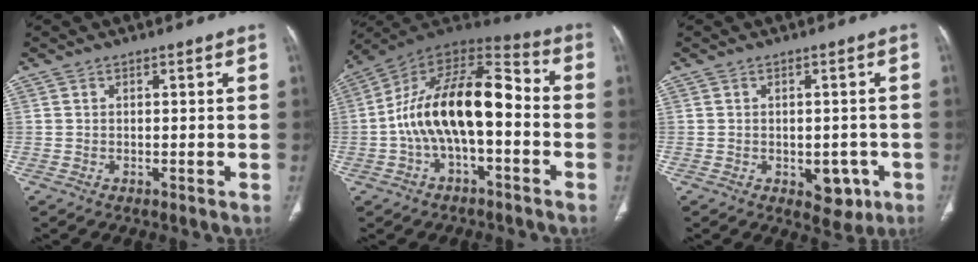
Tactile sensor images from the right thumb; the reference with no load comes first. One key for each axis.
{"total": 19.1, "fx": -2.5, "fy": 9.2, "fz": 16.6, "tx": -0.275, "ty": 0.058, "tz": -0.047}
{"total": 5.5, "fx": -1.8, "fy": 3.6, "fz": 3.7, "tx": -0.019, "ty": 0.005, "tz": -0.013}